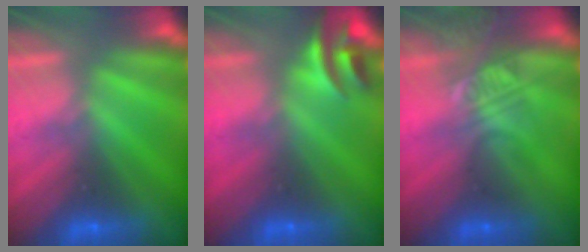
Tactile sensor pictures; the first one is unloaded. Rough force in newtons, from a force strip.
{"total": 2.9}
{"total": 2.3}